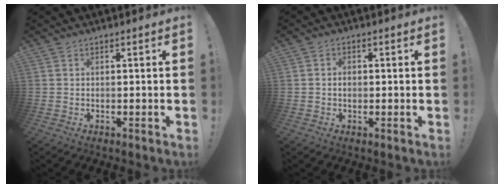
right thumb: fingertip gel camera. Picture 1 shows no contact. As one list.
[{"total": 1.6, "force": [-0.3, 1.4, 0.8], "torque": [-0.015, 0.006, -0.006]}]